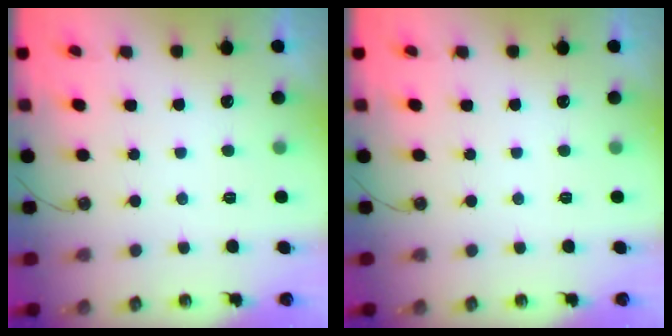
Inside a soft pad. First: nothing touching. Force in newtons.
{"total": 0.0}